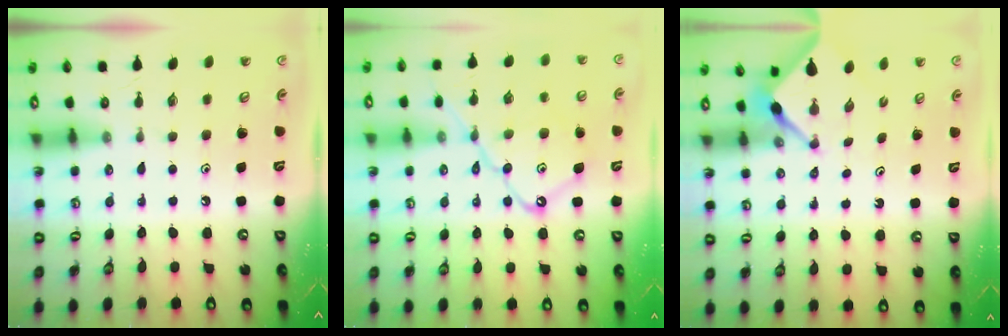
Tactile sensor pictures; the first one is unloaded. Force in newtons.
{"total": 14.6, "press": 14.5, "slide": 1.2}
{"total": 3.0, "press": 3.0, "slide": 0.4}